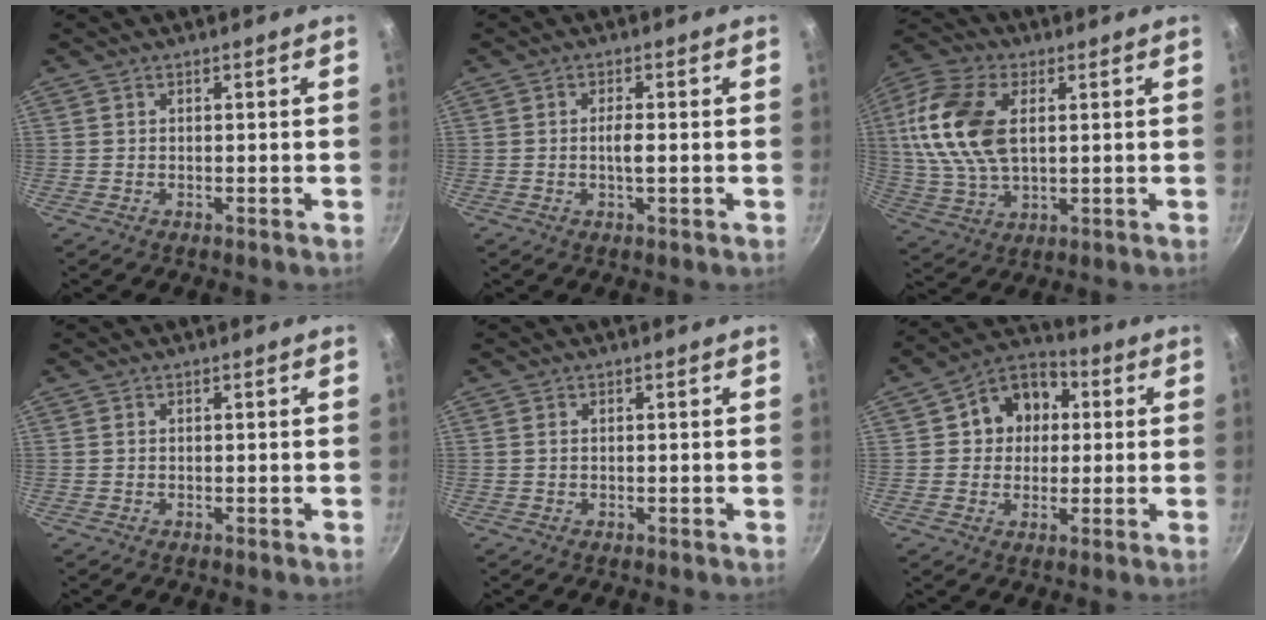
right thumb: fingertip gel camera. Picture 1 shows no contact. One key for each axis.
{"total": 2.7, "fx": -0.3, "fy": 0.6, "fz": 2.6, "tx": -0.055, "ty": 0.002, "tz": -0.009}
{"total": 17.2, "fx": 3.3, "fy": 10.2, "fz": 13.5, "tx": -0.263, "ty": 0.003, "tz": 0.060}
{"total": 0.0}
{"total": 0.6, "fx": 0.1, "fy": 0.4, "fz": 0.4, "tx": -0.009, "ty": 0.001, "tz": 0.002}
{"total": 10.8, "fx": 1.9, "fy": 9.1, "fz": 5.5, "tx": -0.044, "ty": 0.015, "tz": 0.012}